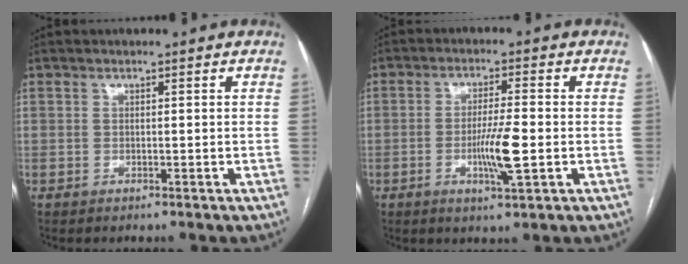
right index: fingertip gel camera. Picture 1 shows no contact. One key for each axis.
{"total": 6.7, "fx": -1.6, "fy": 0.3, "fz": 6.5, "tx": -0.122, "ty": -0.011, "tz": -0.028}